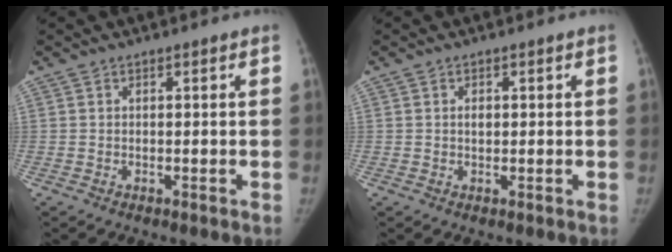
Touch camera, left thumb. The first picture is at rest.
{"total": 1.3, "force": [0.2, 0.9, 0.9], "torque": [-0.007, 0.001, 0.002]}